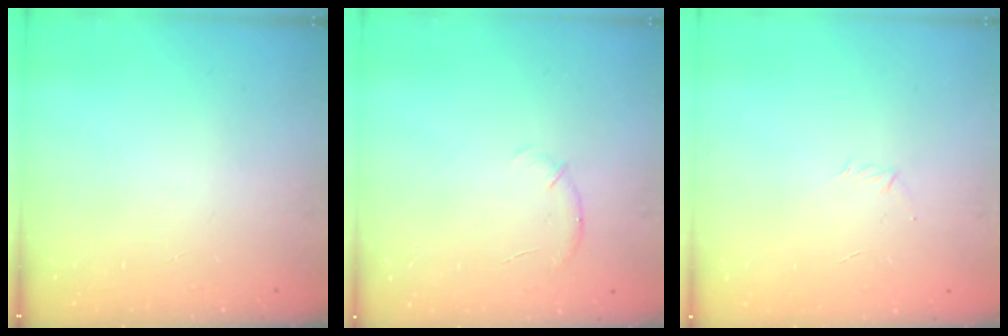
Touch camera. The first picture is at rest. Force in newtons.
{"total": 6.9, "press": 6.7, "slide": 1.8}
{"total": 2.9, "press": 2.8, "slide": 0.7}